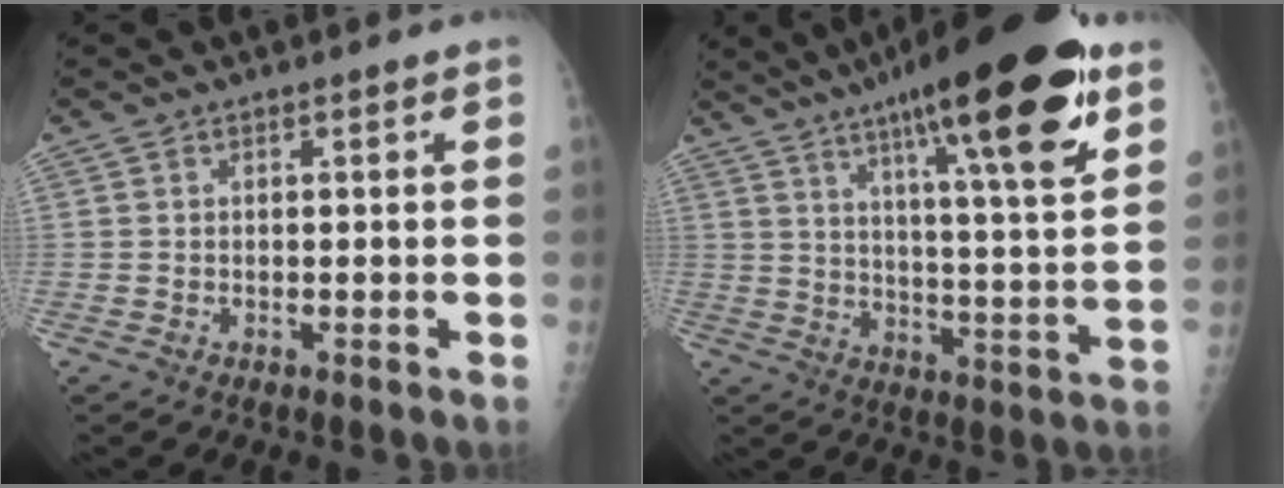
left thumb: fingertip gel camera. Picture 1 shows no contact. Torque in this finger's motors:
{"motor_torque": [1.54, -0.14, 1.72, -1.06, 0.42]}